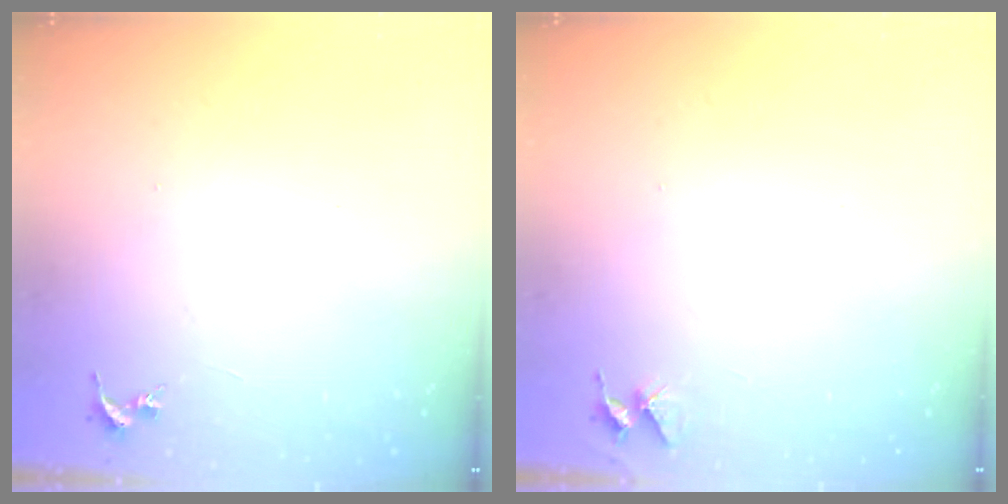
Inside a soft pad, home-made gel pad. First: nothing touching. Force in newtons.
{"total": 4.0, "press": 4.0, "slide": 0.3}